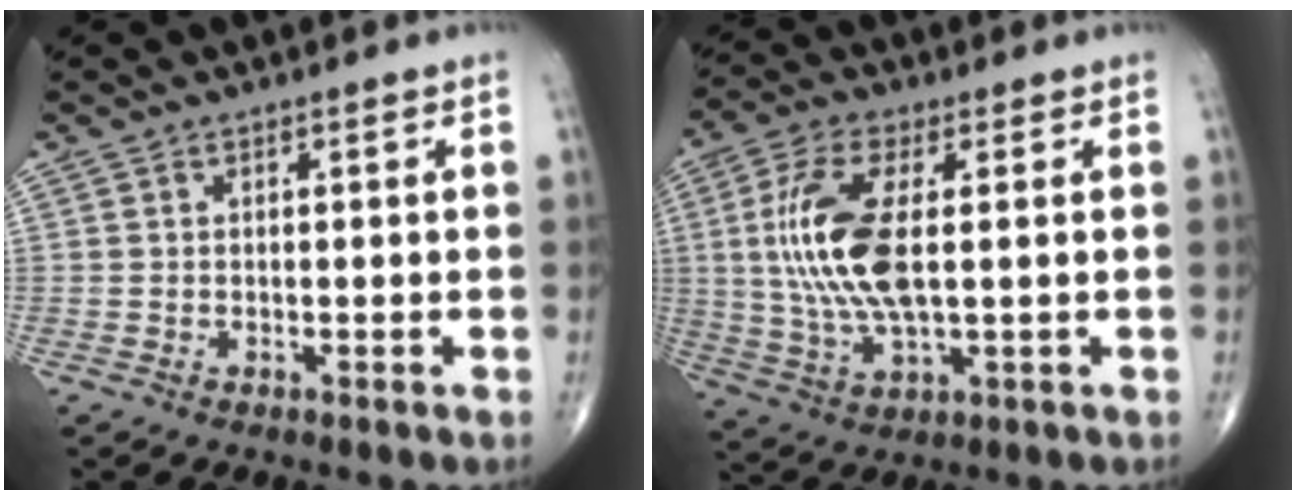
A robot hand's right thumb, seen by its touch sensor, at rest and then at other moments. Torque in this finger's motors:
{"motor_torque": [-0.14, 0.61, 1.55, 0.35, 0.49]}